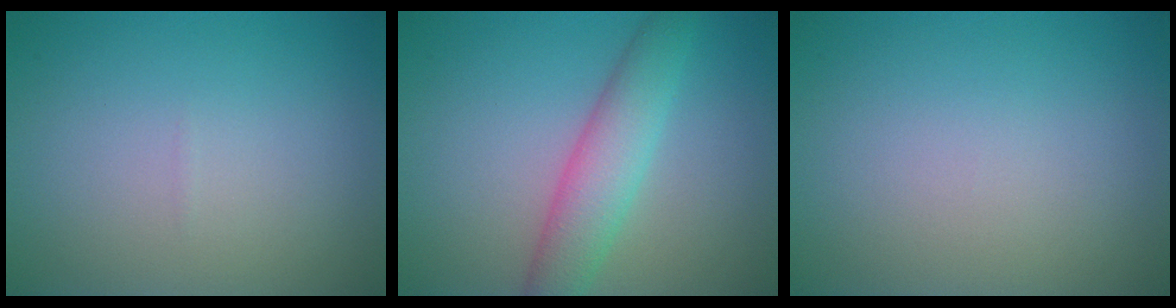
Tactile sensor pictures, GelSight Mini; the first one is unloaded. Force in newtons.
{"total": 4.4, "press": 4.4, "slide": 0.1}
{"total": 0.0}